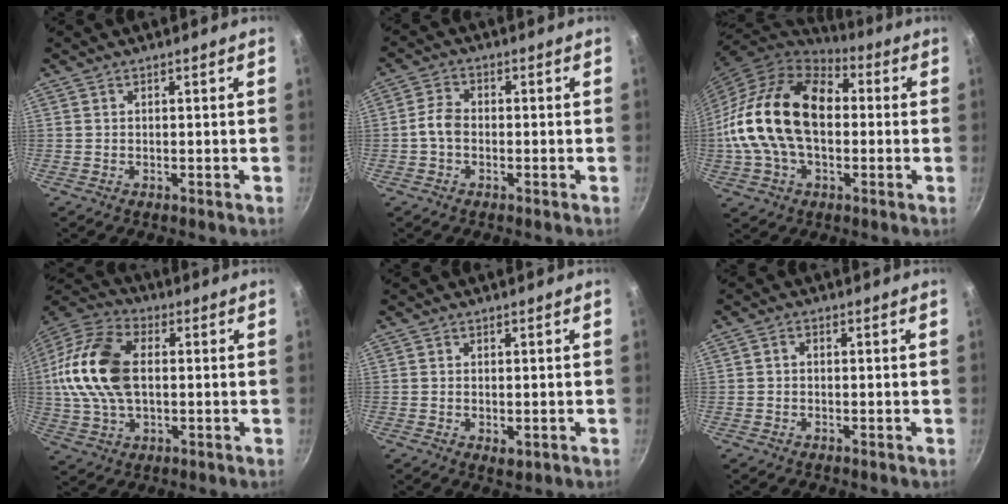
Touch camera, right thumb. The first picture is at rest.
{"total": 3.8, "force": [-1.0, 2.6, 2.5], "torque": [-0.052, 0.021, -0.027]}
{"total": 23.2, "force": [-0.1, 15.1, 17.7], "torque": [-0.311, 0.040, -0.013]}
{"total": 18.2, "force": [1.5, 11.3, 14.2], "torque": [-0.270, 0.025, 0.015]}
{"total": 2.1, "force": [-0.2, 1.3, 1.6], "torque": [-0.025, -0.006, -0.001]}
{"total": 1.3, "force": [-0.2, 1.1, 0.7], "torque": [-0.013, 0.007, -0.005]}